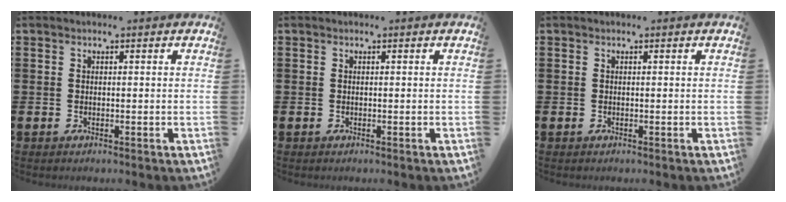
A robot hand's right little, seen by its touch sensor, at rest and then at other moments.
{"total": 0.0}
{"total": 0.0}